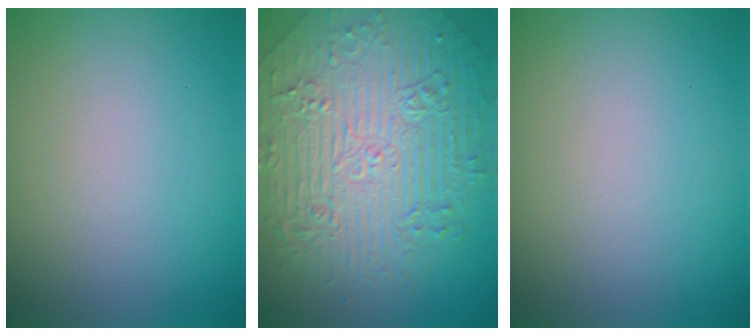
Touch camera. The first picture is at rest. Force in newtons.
{"total": 11.1, "press": 7.5, "slide": 8.1}
{"total": 0.0}